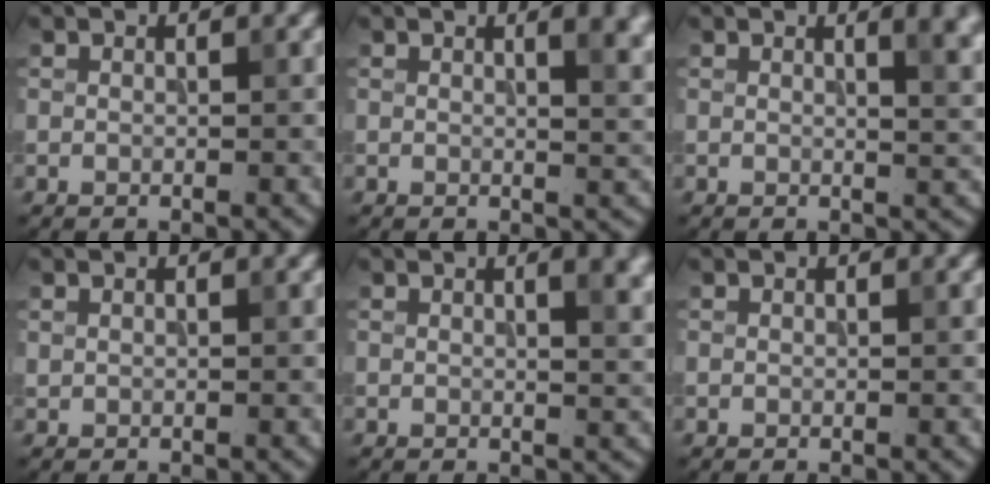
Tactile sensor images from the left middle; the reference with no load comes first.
{"total": 3.9, "force": [1.7, 1.4, 3.2], "torque": [-0.032, 0.002, 0.025]}
{"total": 3.8, "force": [1.8, 1.3, 3.1], "torque": [-0.028, 0.003, 0.023]}
{"total": 0.0}
{"total": 3.6, "force": [1.4, 1.2, 3.1], "torque": [-0.034, 0.004, 0.020]}
{"total": 0.0}